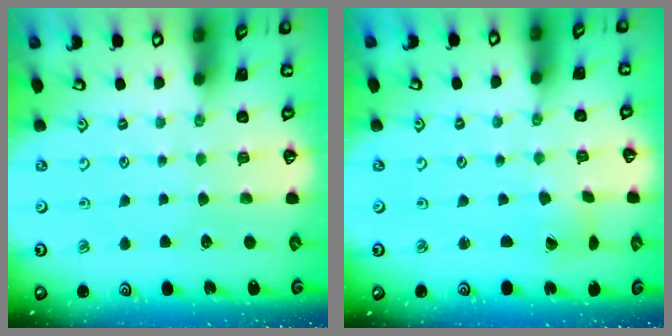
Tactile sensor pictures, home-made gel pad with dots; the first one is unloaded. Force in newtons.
{"total": 1.2, "press": 1.2, "slide": 0.2}